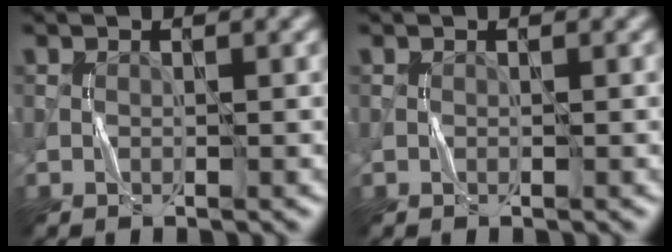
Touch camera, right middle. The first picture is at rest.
{"total": 0.0}